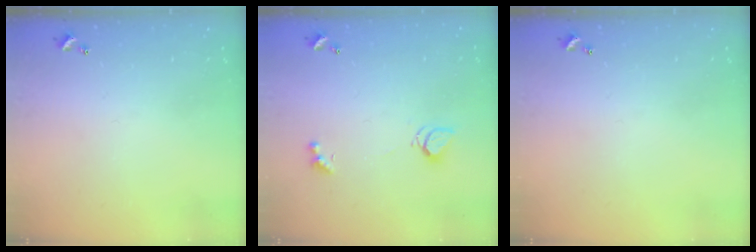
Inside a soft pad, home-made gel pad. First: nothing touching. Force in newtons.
{"total": 2.5, "press": 2.5, "slide": 0.6}
{"total": 0.0}